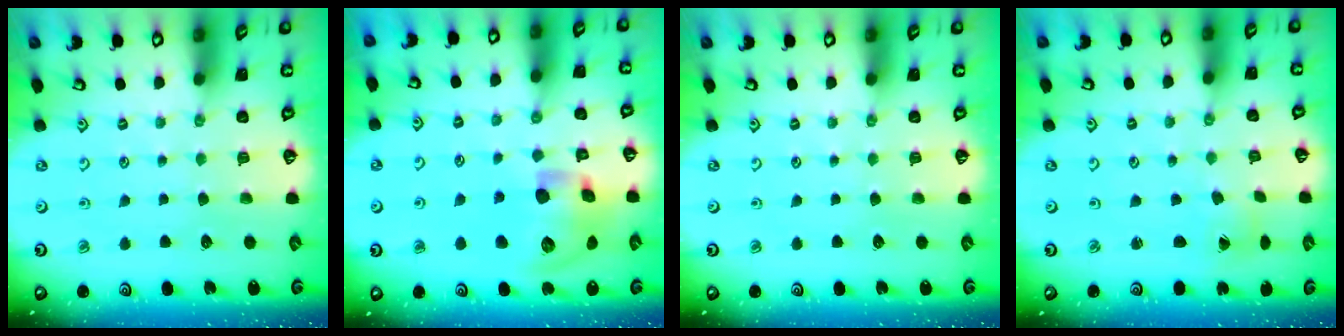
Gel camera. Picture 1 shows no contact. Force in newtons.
{"total": 16.2, "press": 16.1, "slide": 2.3}
{"total": 0.0}
{"total": 0.7, "press": 0.7, "slide": 0.1}